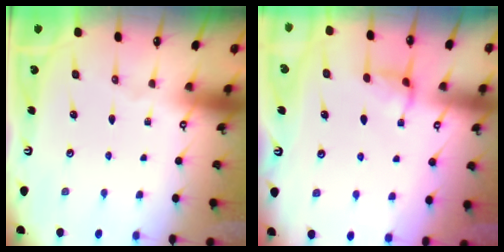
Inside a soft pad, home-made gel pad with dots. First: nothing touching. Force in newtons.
{"total": 2.2, "press": 2.1, "slide": 0.6}